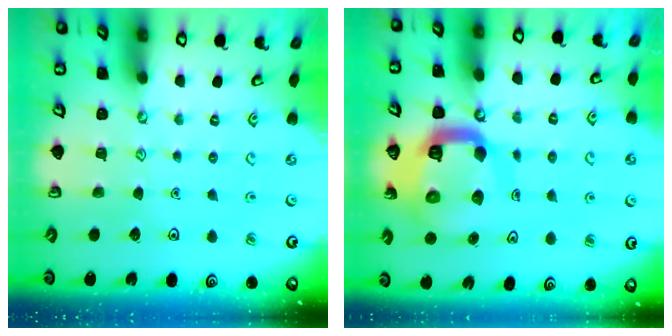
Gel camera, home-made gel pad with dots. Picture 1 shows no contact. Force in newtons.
{"total": 15.5, "press": 15.4, "slide": 1.7}